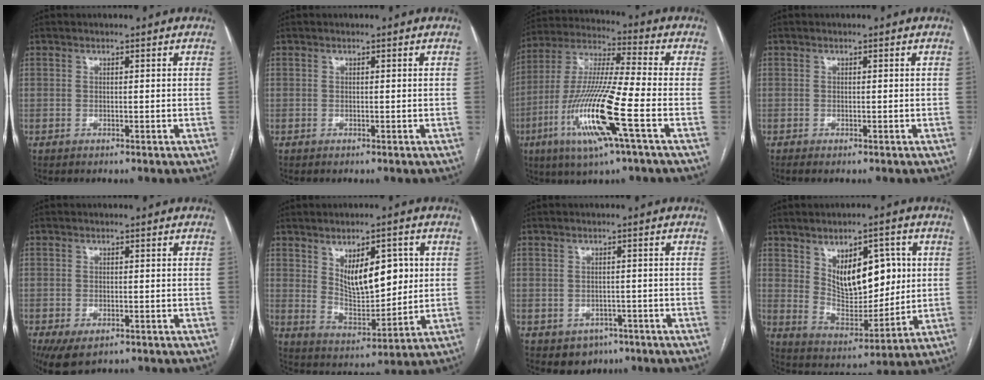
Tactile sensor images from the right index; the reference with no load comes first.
{"total": 0.0}
{"total": 17.4, "force": [-6.1, 0.5, 16.2], "torque": [-0.335, -0.019, -0.118]}
{"total": 0.7, "force": [-0.5, 0.1, 0.5], "torque": [-0.009, -0.002, -0.009]}
{"total": 5.2, "force": [-3.0, 2.7, 3.2], "torque": [-0.057, -0.009, -0.044]}
{"total": 10.7, "force": [3.2, 4.7, 9.1], "torque": [-0.145, -0.001, 0.065]}
{"total": 4.0, "force": [-2.0, 3.4, 1.0], "torque": [-0.007, 0.006, -0.017]}
{"total": 12.7, "force": [3.7, 6.3, 10.4], "torque": [-0.167, 0.006, 0.074]}